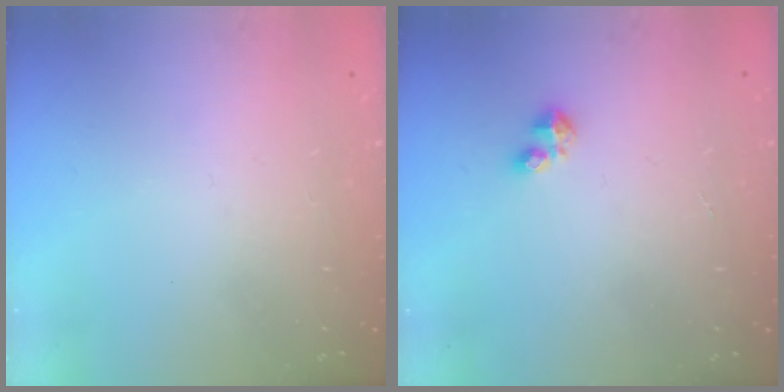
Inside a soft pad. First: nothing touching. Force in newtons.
{"total": 2.9, "press": 2.9, "slide": 0.5}